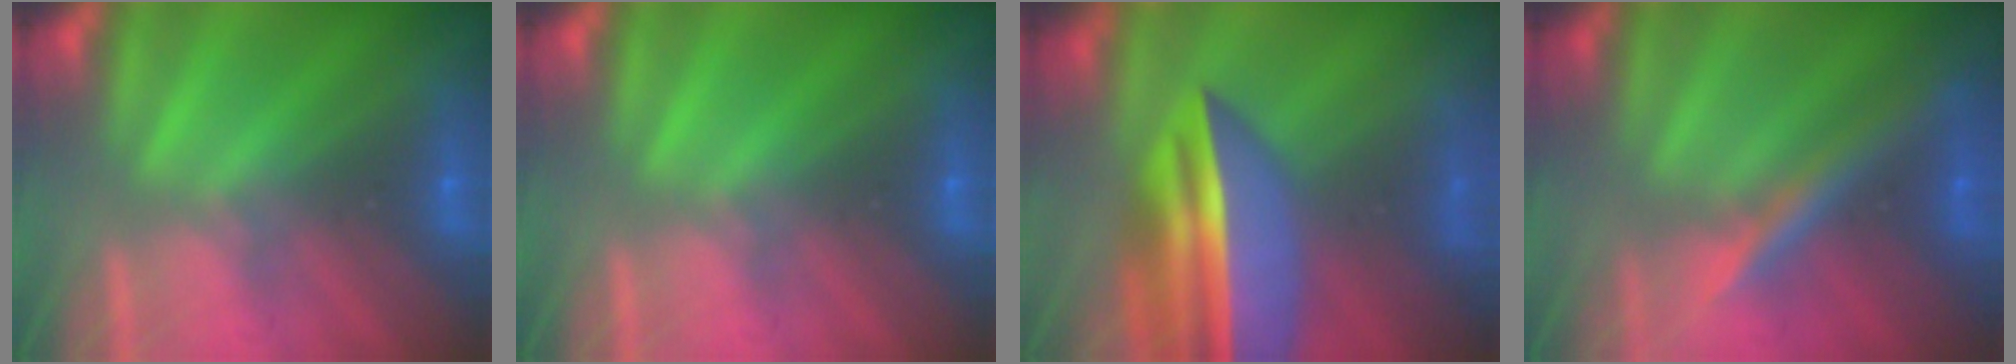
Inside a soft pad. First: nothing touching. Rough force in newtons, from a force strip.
{"total": 0.0}
{"total": 5.6}
{"total": 2.4}